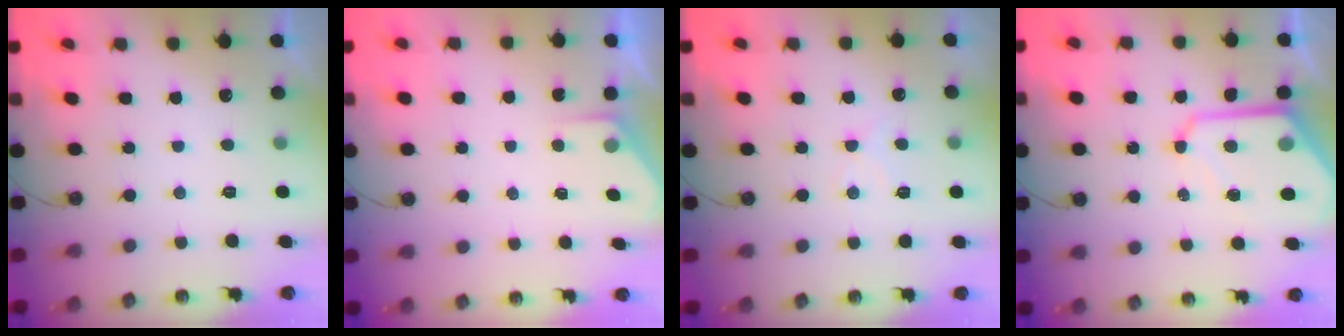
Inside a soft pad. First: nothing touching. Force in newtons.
{"total": 2.2, "press": 2.2, "slide": 0.3}
{"total": 7.9, "press": 7.9, "slide": 0.8}
{"total": 10.5, "press": 10.4, "slide": 0.9}